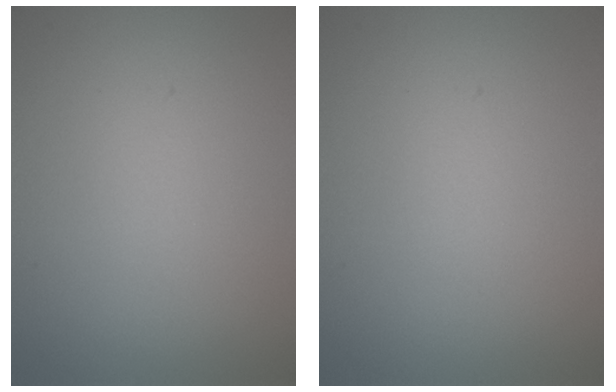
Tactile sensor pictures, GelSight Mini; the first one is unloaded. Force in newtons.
{"total": 0.0}